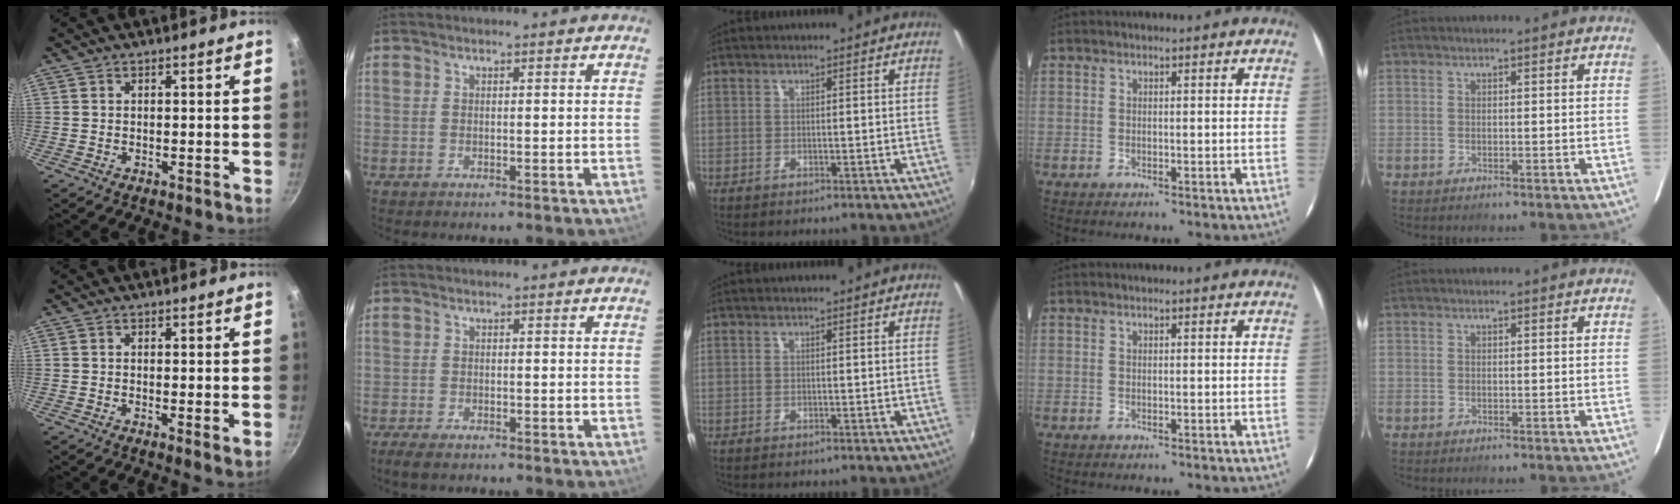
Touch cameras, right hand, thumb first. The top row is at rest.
{"thumb": {"total": 1.7, "force": [0.1, 0.3, 1.6], "torque": [-0.025, -0.009, -0.002]}, "index": {"total": 3.2, "force": [-2.5, 1.0, 1.8], "torque": [-0.045, -0.011, -0.045]}}